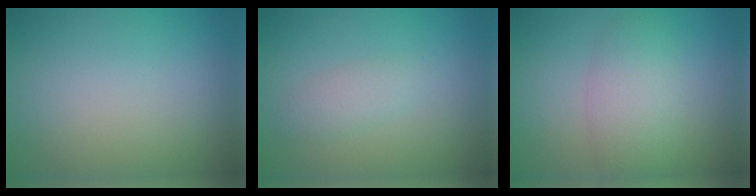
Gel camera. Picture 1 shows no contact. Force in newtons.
{"total": 1.6, "press": 1.6, "slide": 0.0}
{"total": 4.0, "press": 4.0, "slide": 0.1}